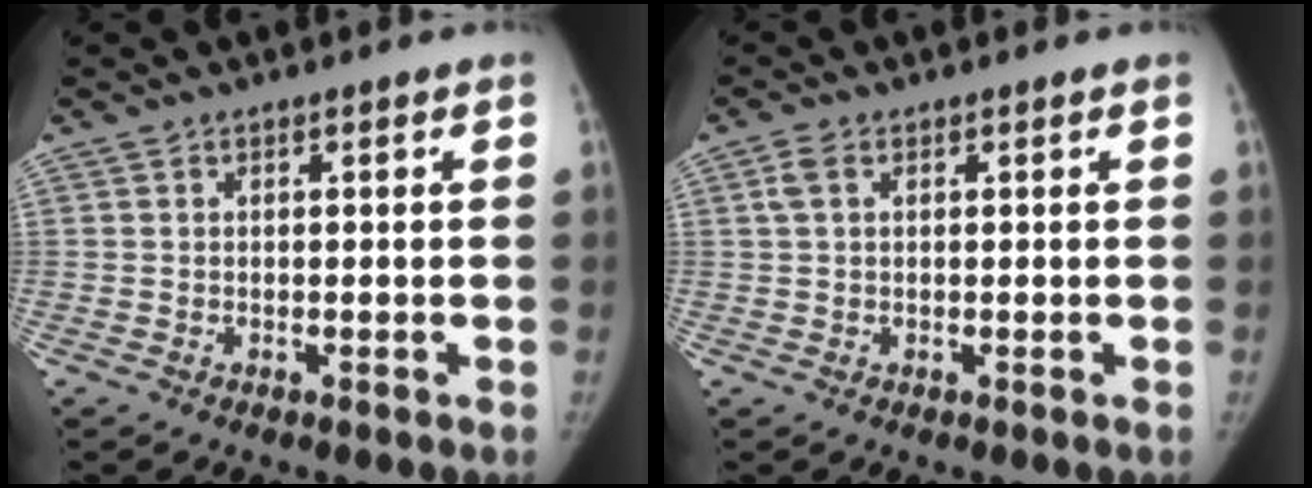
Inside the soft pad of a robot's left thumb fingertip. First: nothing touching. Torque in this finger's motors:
{"motor_torque": [0.55, 0.06, 0.36, -0.85, 0.15]}